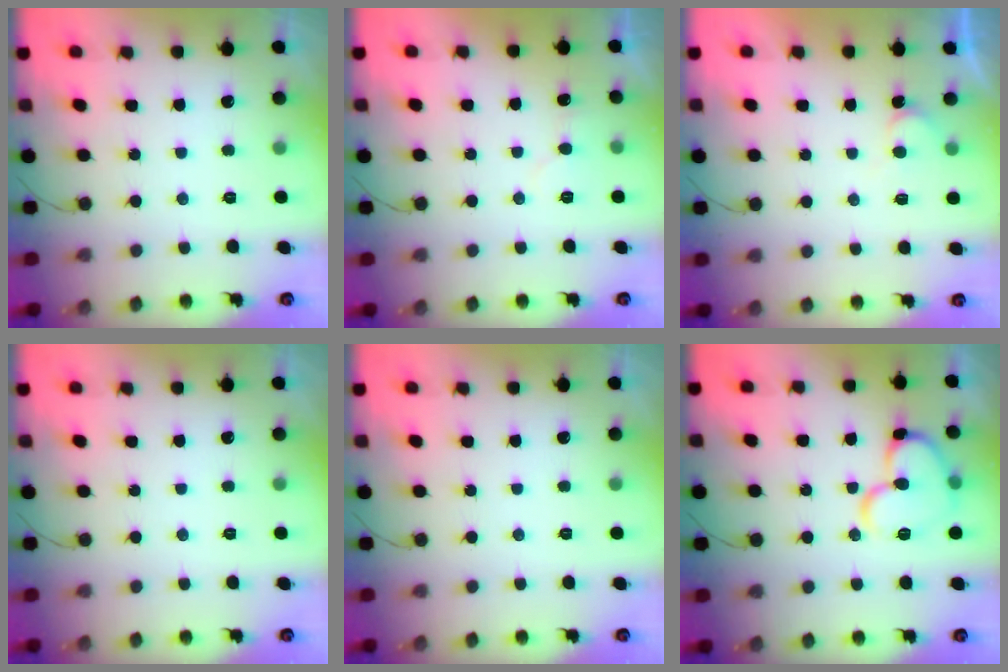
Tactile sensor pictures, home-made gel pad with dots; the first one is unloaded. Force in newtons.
{"total": 4.7, "press": 4.7, "slide": 0.5}
{"total": 3.8, "press": 3.8, "slide": 0.3}
{"total": 0.0}
{"total": 0.0}
{"total": 14.1, "press": 13.9, "slide": 2.0}